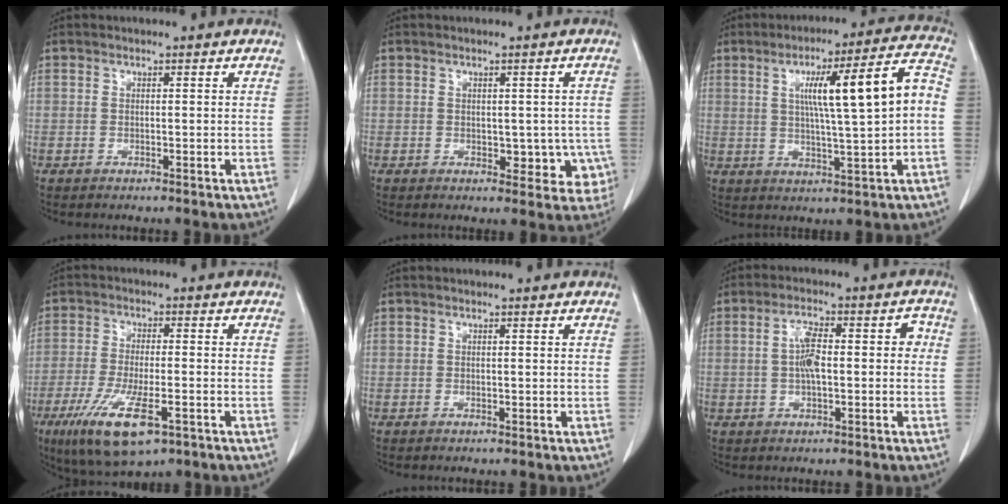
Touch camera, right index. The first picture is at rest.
{"total": 5.8, "force": [-0.8, 3.8, 4.3], "torque": [-0.023, 0.008, -0.003]}
{"total": 13.5, "force": [1.2, 0.5, 13.4], "torque": [-0.199, 0.029, 0.022]}
{"total": 11.5, "force": [-5.8, 2.9, 9.5], "torque": [-0.180, -0.028, -0.092]}
{"total": 0.0}
{"total": 6.4, "force": [0.0, 2.3, 6.0], "torque": [-0.101, 0.029, 0.002]}